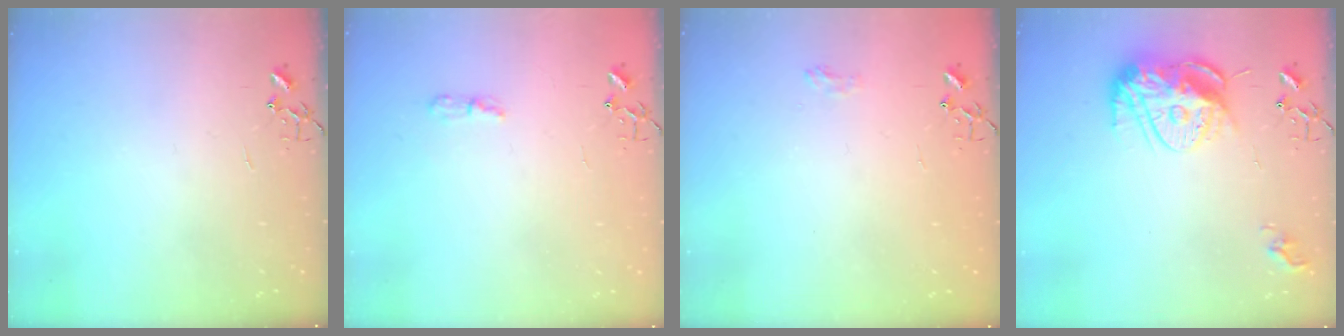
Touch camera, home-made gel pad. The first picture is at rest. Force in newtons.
{"total": 4.7, "press": 4.7, "slide": 0.7}
{"total": 6.3, "press": 6.3, "slide": 0.8}
{"total": 14.8, "press": 14.7, "slide": 1.4}